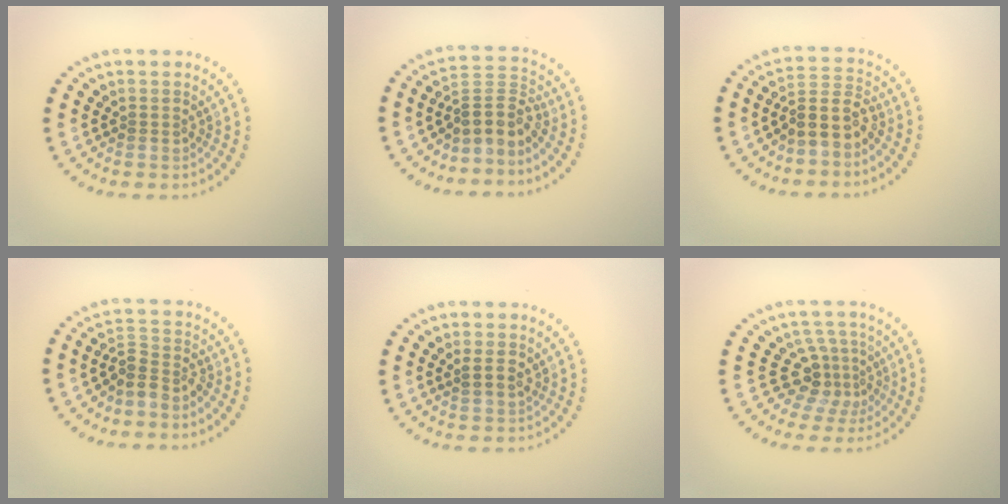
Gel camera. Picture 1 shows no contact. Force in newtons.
{"total": 3.3, "press": 2.5, "slide": 2.2}
{"total": 3.5, "press": 2.9, "slide": 2.1}
{"total": 2.5, "press": 1.9, "slide": 1.6}
{"total": 1.3, "press": 1.1, "slide": 0.6}
{"total": 3.6, "press": 2.5, "slide": 2.6}